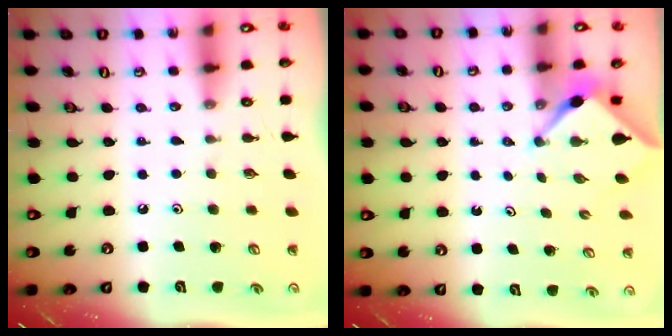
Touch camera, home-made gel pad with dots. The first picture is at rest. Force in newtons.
{"total": 3.1, "press": 3.0, "slide": 0.4}